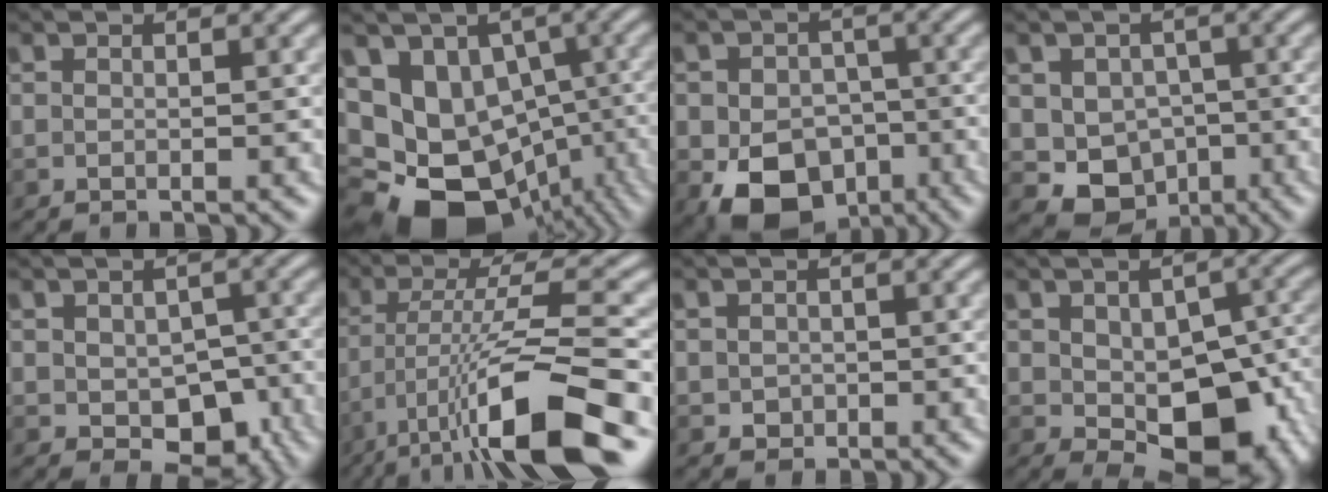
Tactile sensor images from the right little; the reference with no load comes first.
{"total": 13.3, "force": [-5.1, 10.5, 6.5], "torque": [-0.109, -0.013, -0.066]}
{"total": 7.5, "force": [-3.2, 5.6, 3.7], "torque": [-0.051, -0.006, -0.062]}
{"total": 4.8, "force": [-1.1, 4.2, 1.9], "torque": [-0.023, -0.005, -0.019]}
{"total": 4.2, "force": [-1.6, 2.9, 2.5], "torque": [-0.040, -0.008, -0.020]}
{"total": 10.3, "force": [-6.3, 1.6, 8.0], "torque": [-0.138, 0.010, -0.112]}
{"total": 1.0, "force": [-0.1, 1.0, 0.1], "torque": [-0.008, -0.001, -0.002]}
{"total": 9.0, "force": [-3.3, 4.8, 6.9], "torque": [-0.103, -0.009, -0.046]}